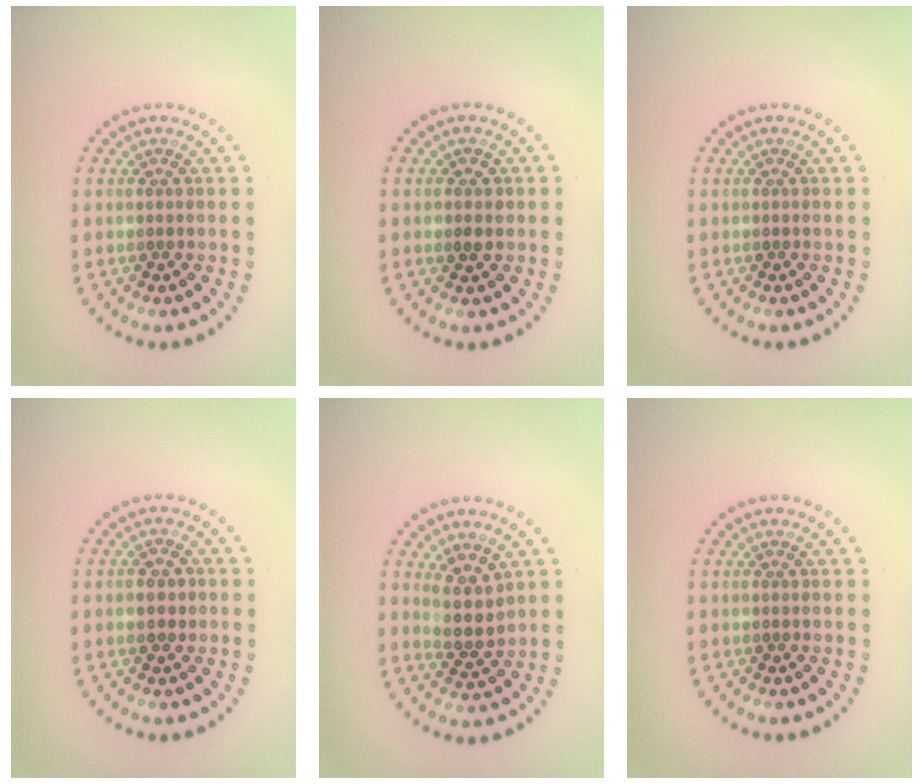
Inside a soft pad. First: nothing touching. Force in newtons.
{"total": 1.4, "press": 1.3, "slide": 0.3}
{"total": 0.0}
{"total": 1.5, "press": 1.4, "slide": 0.3}
{"total": 3.0, "press": 2.6, "slide": 1.5}
{"total": 0.0}